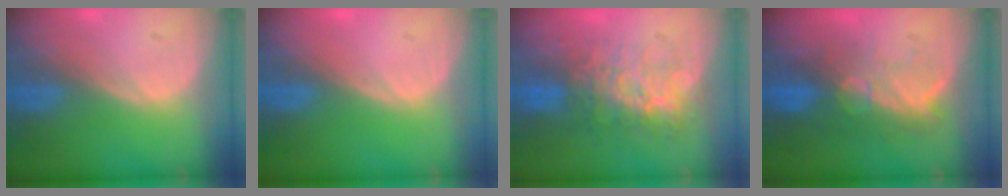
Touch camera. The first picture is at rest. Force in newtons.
{"total": 0.0}
{"total": 8.0, "press": 7.8, "slide": 2.1}
{"total": 9.6, "press": 8.5, "slide": 4.4}